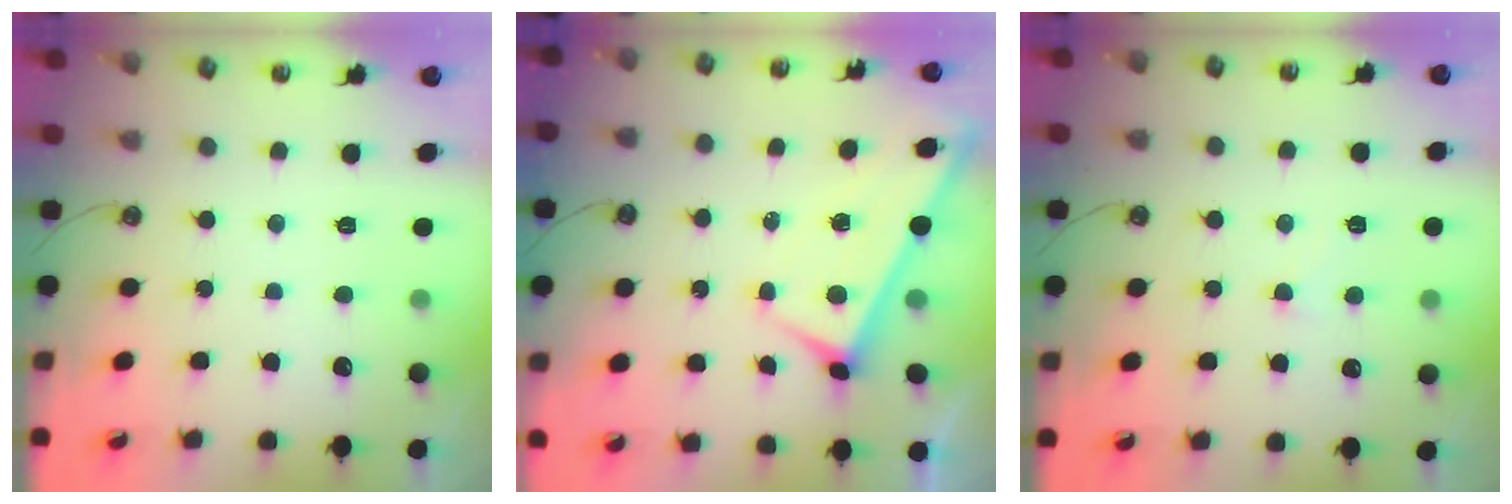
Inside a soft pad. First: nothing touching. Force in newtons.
{"total": 1.7, "press": 1.7, "slide": 0.1}
{"total": 2.5, "press": 2.5, "slide": 0.4}